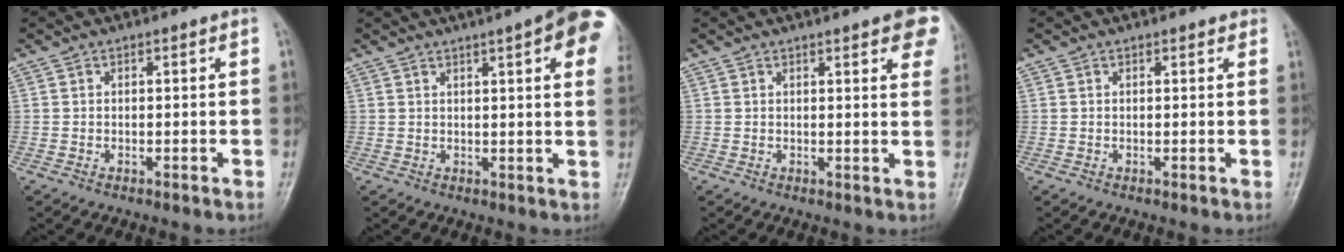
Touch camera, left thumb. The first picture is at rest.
{"total": 15.1, "force": [6.9, 3.3, 13.0], "torque": [-0.159, -0.005, 0.075]}
{"total": 9.5, "force": [5.4, 2.3, 7.5], "torque": [-0.066, -0.011, 0.054]}
{"total": 1.0, "force": [0.8, 0.5, 0.3], "torque": [0.002, -0.002, 0.006]}